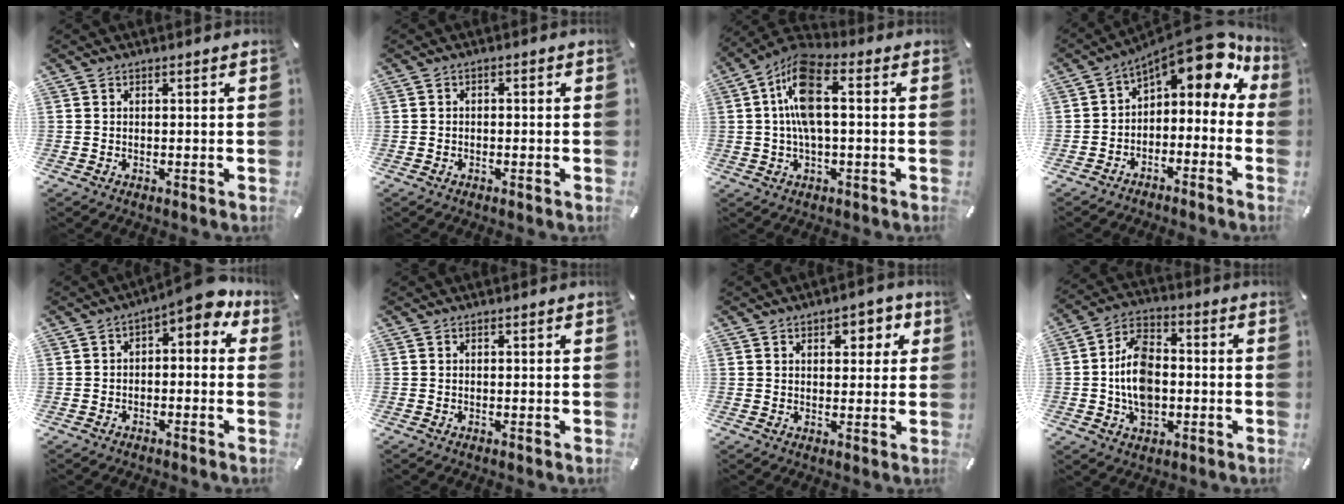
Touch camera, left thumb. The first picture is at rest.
{"total": 0.9, "force": [-0.6, 0.4, 0.4], "torque": [-0.007, 0.002, -0.014]}
{"total": 11.0, "force": [1.0, 4.7, 9.9], "torque": [-0.206, 0.004, 0.018]}
{"total": 11.3, "force": [6.9, 5.2, 7.3], "torque": [-0.108, -0.054, 0.117]}
{"total": 4.9, "force": [1.5, 2.2, 4.1], "torque": [-0.062, -0.014, 0.016]}
{"total": 0.0}
{"total": 5.0, "force": [2.3, 3.1, 3.2], "torque": [-0.030, -0.005, 0.030]}
{"total": 11.6, "force": [-1.4, 8.2, 8.1], "torque": [-0.165, 0.016, -0.023]}